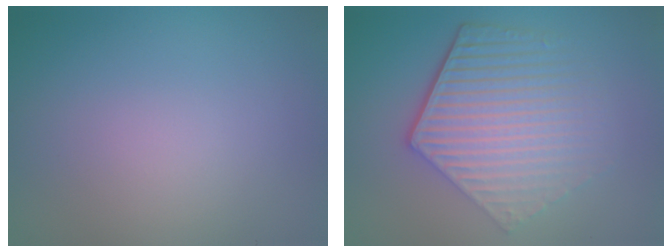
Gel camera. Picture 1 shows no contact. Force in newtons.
{"total": 6.2, "press": 4.5, "slide": 4.3}